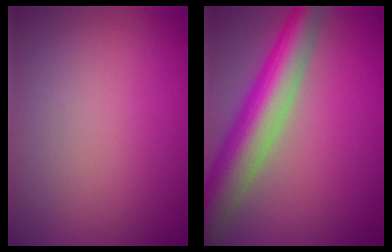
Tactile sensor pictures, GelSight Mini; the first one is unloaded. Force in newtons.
{"total": 8.4, "press": 8.4, "slide": 0.3}